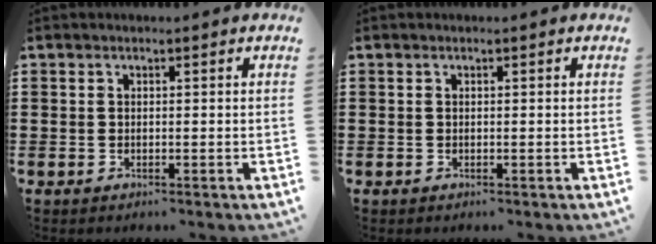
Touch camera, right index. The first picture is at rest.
{"total": 0.0}